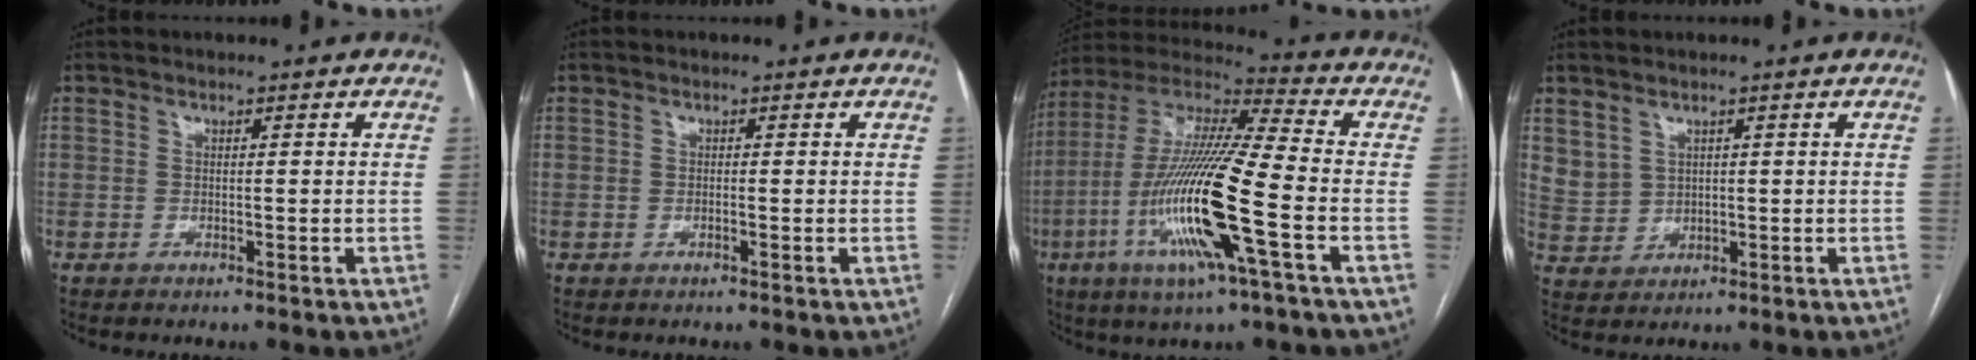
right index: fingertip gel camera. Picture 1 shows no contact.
{"total": 0.0}
{"total": 20.2, "force": [-5.8, 0.9, 19.3], "torque": [-0.406, -0.019, -0.116]}
{"total": 4.3, "force": [2.5, 3.4, 1.1], "torque": [-0.025, 0.004, 0.063]}